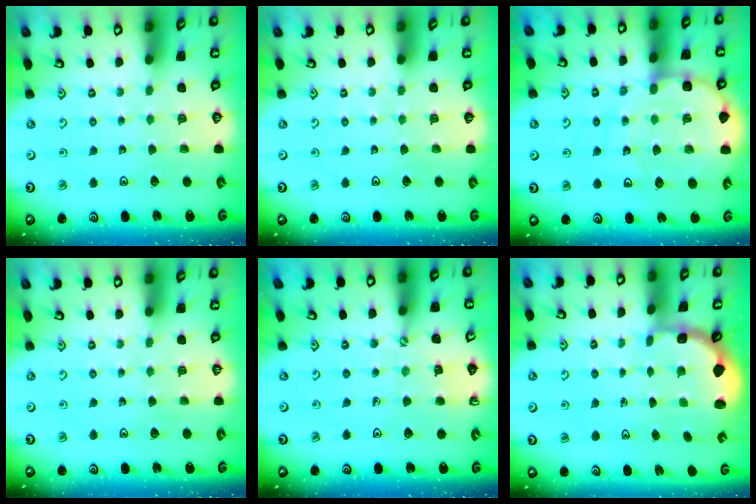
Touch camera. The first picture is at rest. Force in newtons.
{"total": 0.0}
{"total": 11.2, "press": 10.9, "slide": 2.7}
{"total": 0.0}
{"total": 2.7, "press": 2.7, "slide": 0.4}
{"total": 2.6, "press": 1.9, "slide": 1.7}